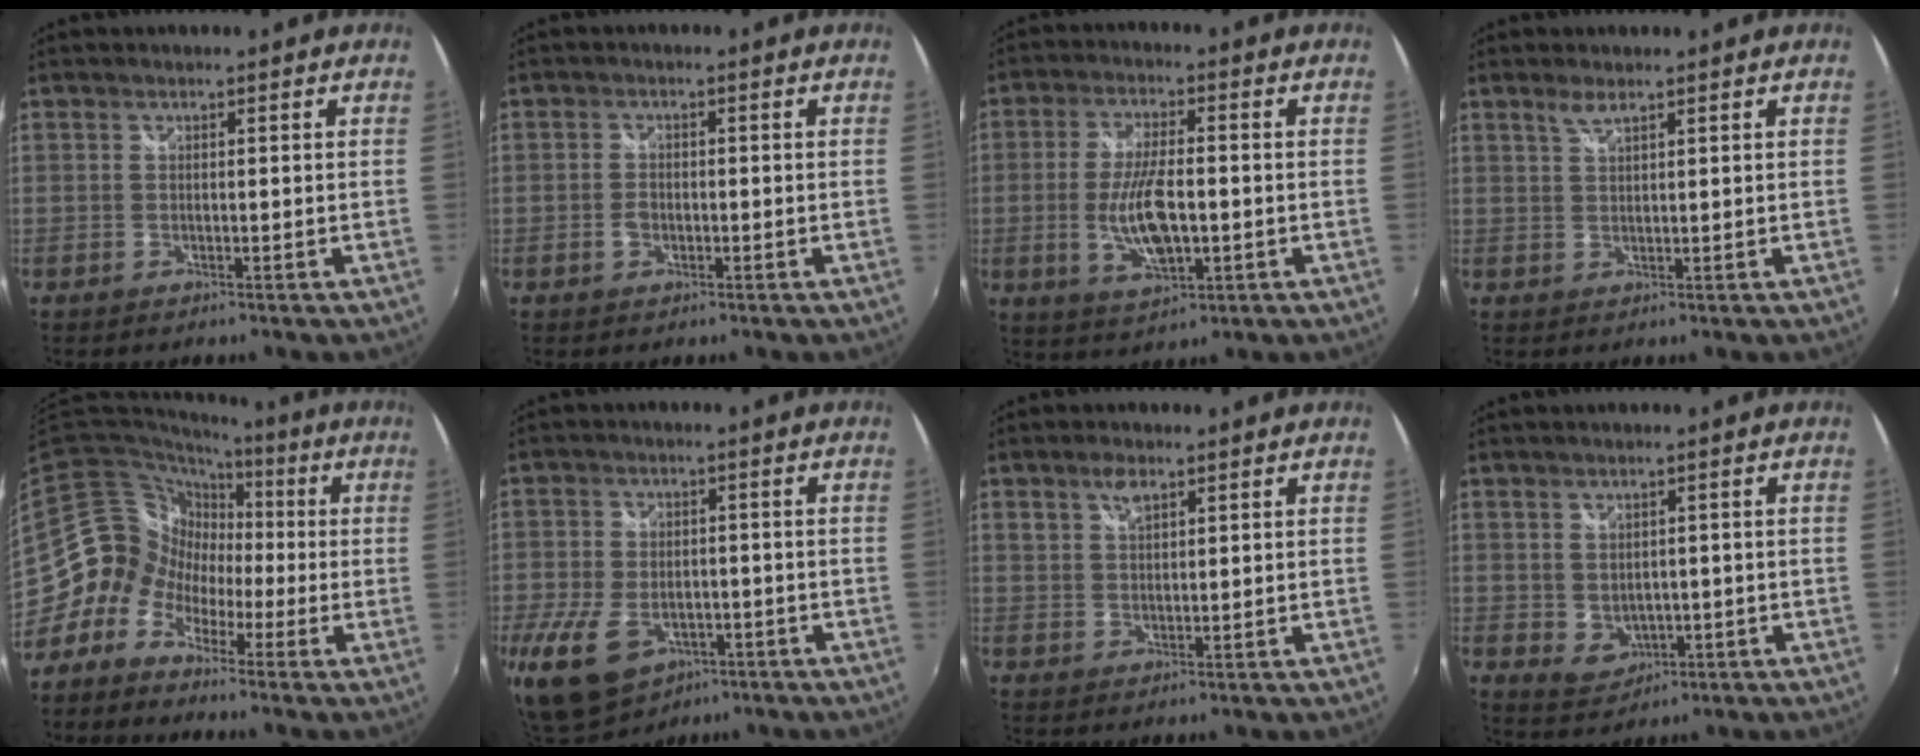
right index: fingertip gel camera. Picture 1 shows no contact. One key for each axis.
{"total": 2.4, "fx": -0.8, "fy": 1.6, "fz": 1.6, "tx": -0.030, "ty": 0.001, "tz": -0.015}
{"total": 10.6, "fx": -1.7, "fy": 4.2, "fz": 9.6, "tx": -0.189, "ty": -0.008, "tz": -0.027}
{"total": 2.0, "fx": 1.5, "fy": 0.4, "fz": 1.3, "tx": -0.024, "ty": 0.002, "tz": 0.028}
{"total": 11.1, "fx": -3.8, "fy": 10.1, "fz": 2.7, "tx": -0.060, "ty": 0.041, "tz": -0.097}
{"total": 14.4, "fx": -6.7, "fy": 9.3, "fz": 8.8, "tx": -0.220, "ty": -0.032, "tz": -0.107}
{"total": 3.3, "fx": 2.1, "fy": 1.6, "fz": 2.0, "tx": -0.034, "ty": 0.004, "tz": 0.037}
{"total": 4.4, "fx": 0.0, "fy": 3.7, "fz": 2.4, "tx": -0.045, "ty": -0.003, "tz": 0.012}